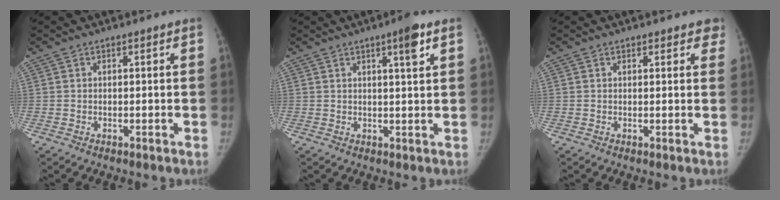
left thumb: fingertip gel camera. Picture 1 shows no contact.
{"total": 4.4, "force": [2.3, 0.4, 3.7], "torque": [-0.051, -0.010, 0.034]}
{"total": 2.8, "force": [2.2, 1.5, 0.9], "torque": [0.026, -0.004, 0.015]}